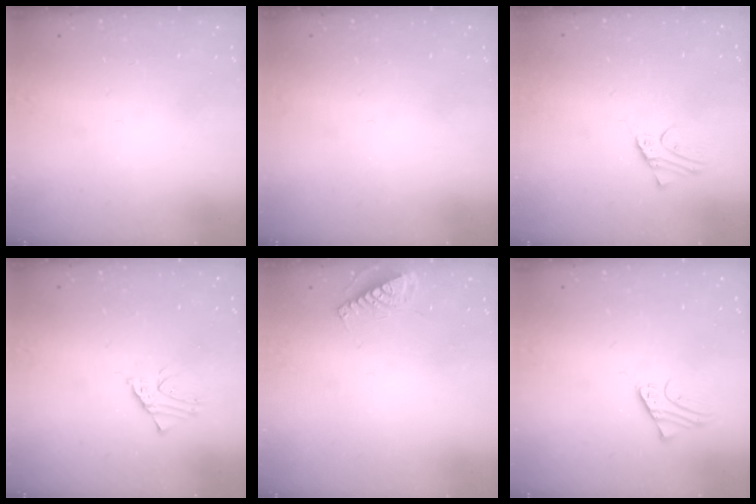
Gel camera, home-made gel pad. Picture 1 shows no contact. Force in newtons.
{"total": 0.0}
{"total": 2.7, "press": 2.7, "slide": 0.3}
{"total": 1.7, "press": 1.7, "slide": 0.1}
{"total": 8.4, "press": 8.4, "slide": 0.2}
{"total": 1.8, "press": 1.8, "slide": 0.1}